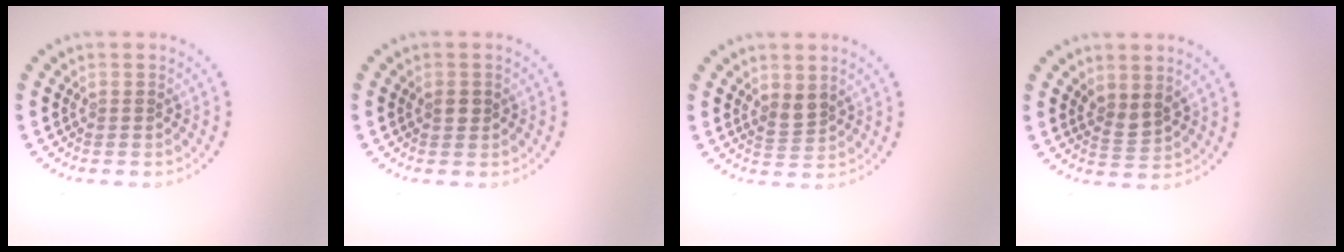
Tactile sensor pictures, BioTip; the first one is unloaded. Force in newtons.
{"total": 1.0, "press": 0.9, "slide": 0.3}
{"total": 1.7, "press": 1.4, "slide": 0.9}
{"total": 1.7, "press": 1.3, "slide": 1.1}